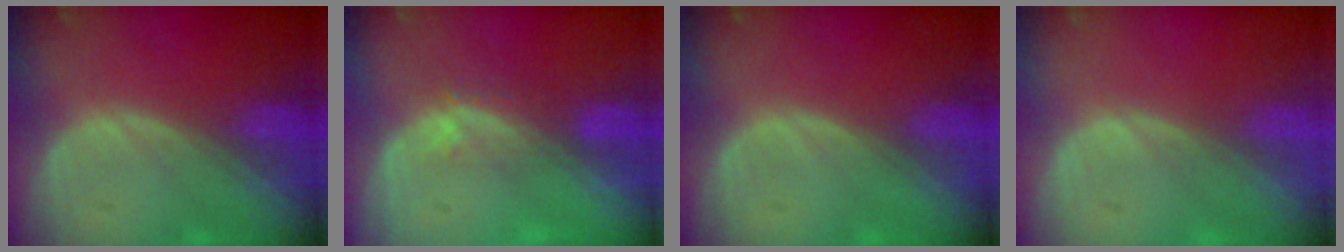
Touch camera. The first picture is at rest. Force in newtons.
{"total": 2.9, "press": 2.4, "slide": 1.7}
{"total": 0.0}
{"total": 0.0}